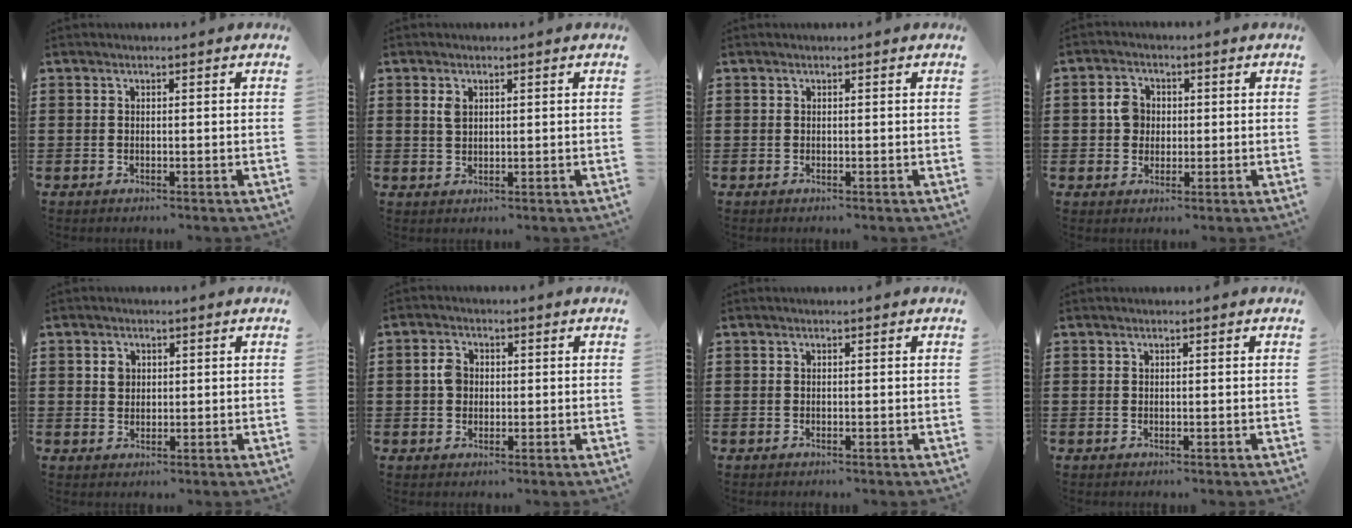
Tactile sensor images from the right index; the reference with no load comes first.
{"total": 1.7, "force": [0.7, 0.9, 1.3], "torque": [-0.029, 0.003, 0.012]}
{"total": 0.0}
{"total": 3.7, "force": [0.1, 3.2, 1.9], "torque": [-0.047, 0.013, -0.002]}
{"total": 1.9, "force": [0.6, 1.5, 0.9], "torque": [-0.023, 0.007, 0.011]}
{"total": 3.0, "force": [0.1, 2.3, 1.9], "torque": [-0.043, 0.011, 0.001]}
{"total": 0.0}
{"total": 0.0}